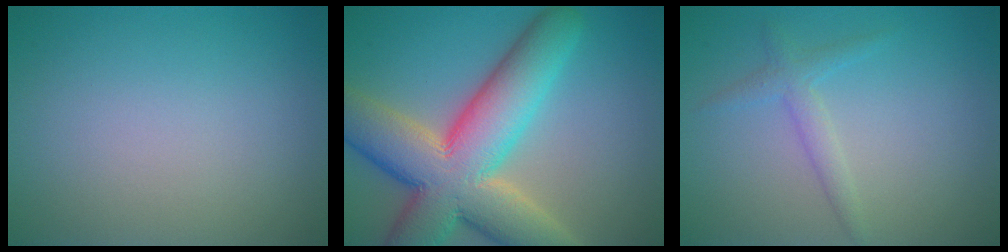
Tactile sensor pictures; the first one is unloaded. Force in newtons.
{"total": 13.0, "press": 12.9, "slide": 1.1}
{"total": 1.8, "press": 1.8, "slide": 0.0}